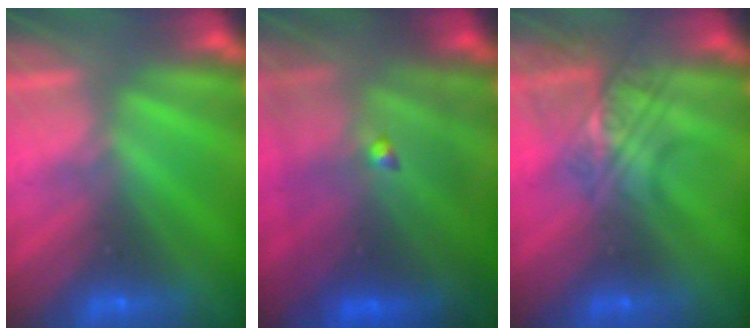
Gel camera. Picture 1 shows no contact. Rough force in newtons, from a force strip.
{"total": 9.6}
{"total": 2.5}